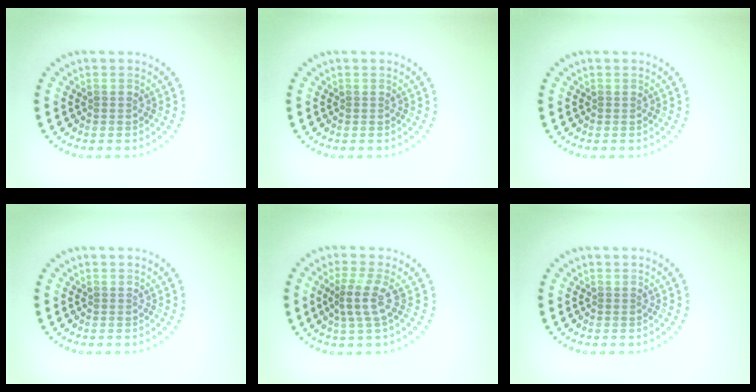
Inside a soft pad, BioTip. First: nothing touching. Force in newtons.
{"total": 0.0}
{"total": 0.0}
{"total": 0.0}
{"total": 2.9, "press": 2.1, "slide": 2.0}
{"total": 0.0}